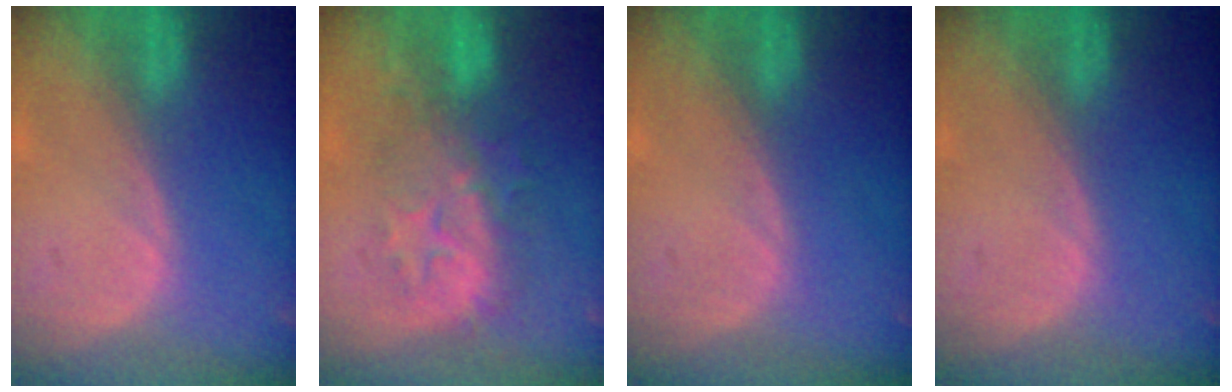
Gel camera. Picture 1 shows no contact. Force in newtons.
{"total": 8.4, "press": 8.2, "slide": 1.6}
{"total": 0.0}
{"total": 0.0}